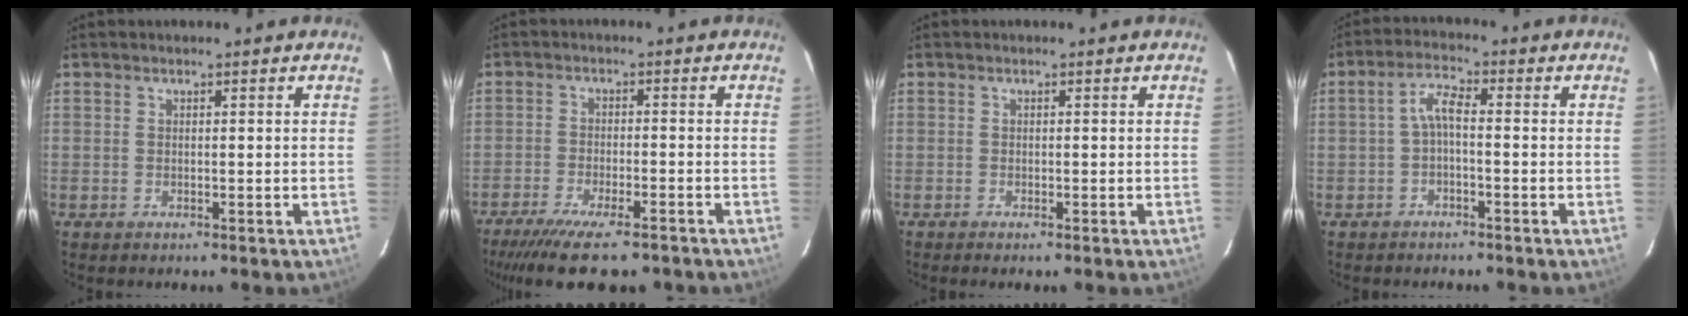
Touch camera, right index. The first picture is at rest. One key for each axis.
{"total": 12.3, "fx": -9.9, "fy": 2.6, "fz": 6.9, "tx": -0.151, "ty": -0.036, "tz": -0.162}
{"total": 0.6, "fx": -0.5, "fy": -0.2, "fz": 0.4, "tx": -0.007, "ty": -0.001, "tz": -0.011}
{"total": 3.4, "fx": -1.1, "fy": 0.9, "fz": 3.1, "tx": -0.068, "ty": 0.012, "tz": -0.023}